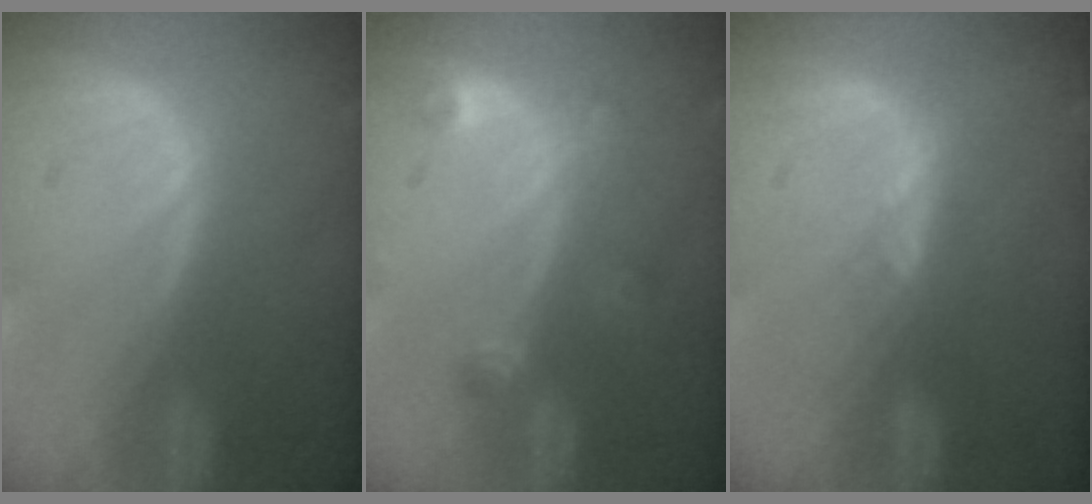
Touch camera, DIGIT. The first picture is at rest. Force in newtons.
{"total": 2.7, "press": 2.7, "slide": 0.3}
{"total": 1.4, "press": 1.2, "slide": 0.8}